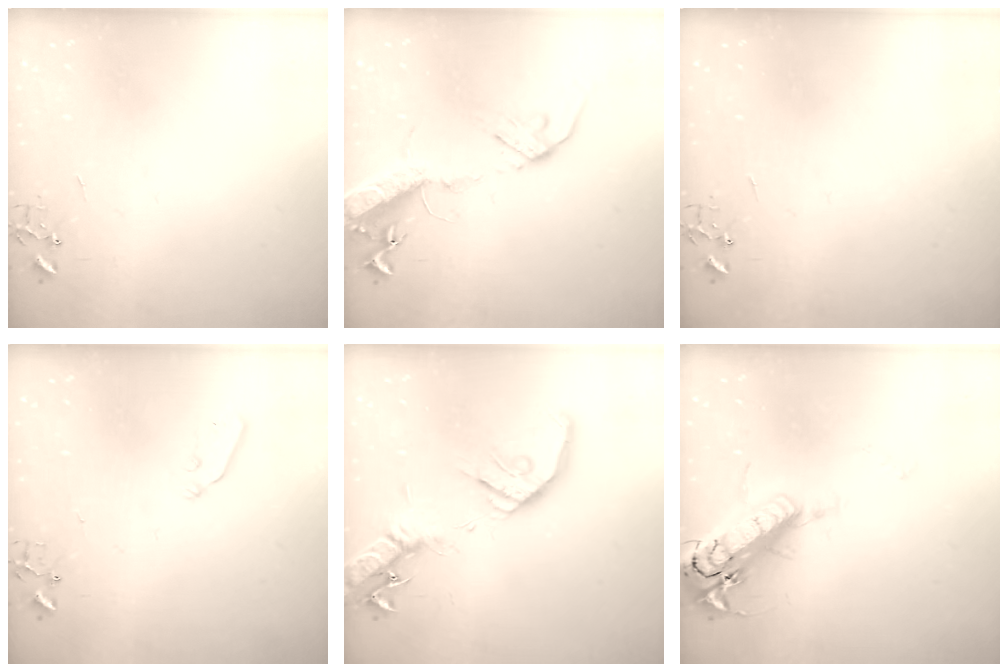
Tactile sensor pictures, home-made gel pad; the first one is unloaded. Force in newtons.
{"total": 16.2, "press": 15.8, "slide": 3.6}
{"total": 0.0}
{"total": 4.4, "press": 4.3, "slide": 0.8}
{"total": 20.7, "press": 20.4, "slide": 3.6}
{"total": 21.3, "press": 20.9, "slide": 4.0}